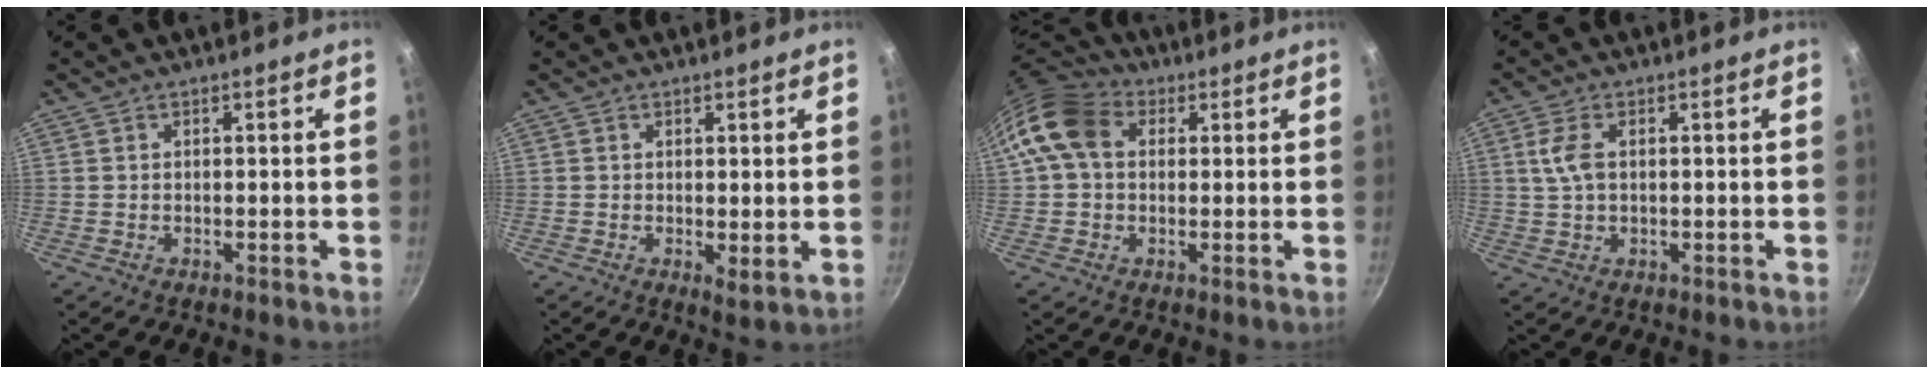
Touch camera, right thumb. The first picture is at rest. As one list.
[{"total": 2.7, "force": [0.7, 1.1, 2.3], "torque": [-0.035, -0.015, 0.010]}, {"total": 10.9, "force": [2.3, 8.3, 6.8], "torque": [-0.108, 0.020, 0.023]}, {"total": 4.6, "force": [0.8, 2.6, 3.7], "torque": [-0.077, 0.005, 0.014]}]